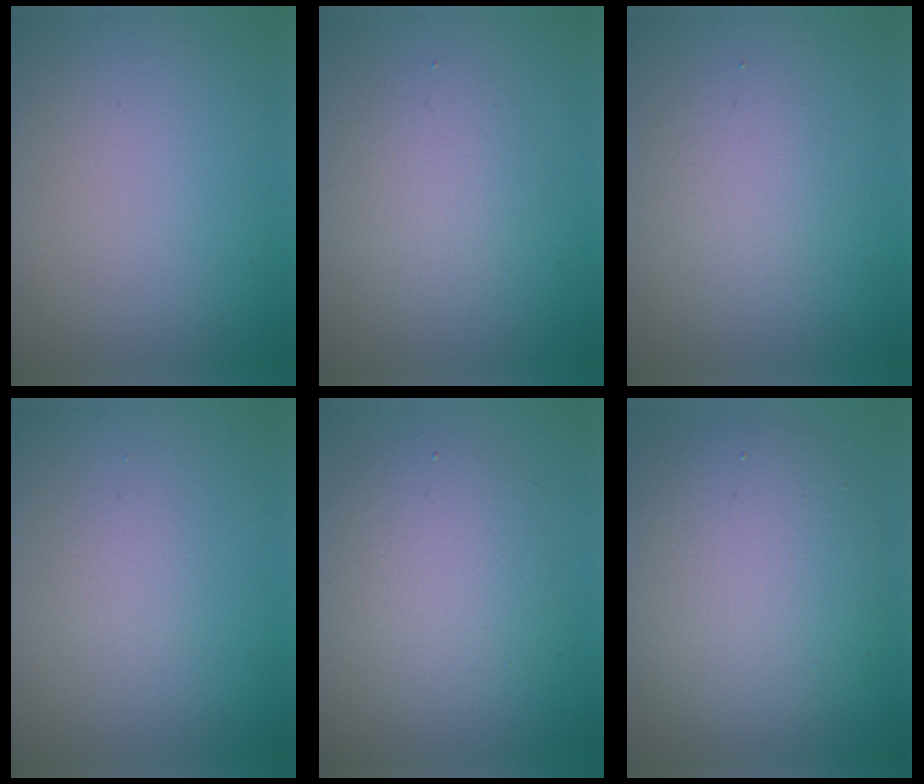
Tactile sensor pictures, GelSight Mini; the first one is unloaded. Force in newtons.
{"total": 2.6, "press": 2.6, "slide": 0.2}
{"total": 2.4, "press": 2.4, "slide": 0.1}
{"total": 1.1, "press": 1.1, "slide": 0.1}
{"total": 4.7, "press": 4.6, "slide": 0.4}
{"total": 9.0, "press": 9.0, "slide": 0.5}